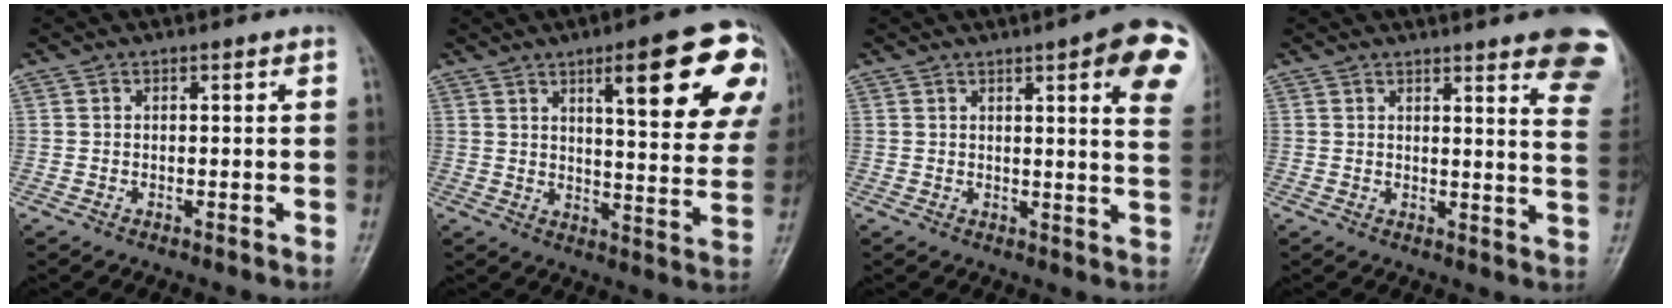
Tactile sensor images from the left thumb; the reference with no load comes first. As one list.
[{"total": 20.4, "force": [9.2, 5.1, 17.5], "torque": [-0.192, -0.026, 0.121]}, {"total": 13.4, "force": [5.9, 2.7, 11.7], "torque": [-0.117, -0.021, 0.061]}, {"total": 15.2, "force": [10.7, 2.3, 10.6], "torque": [-0.106, -0.053, 0.109]}]